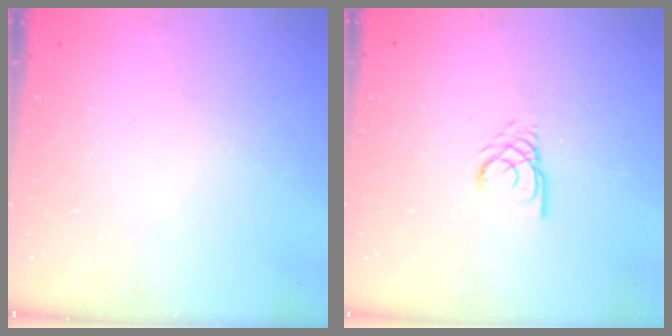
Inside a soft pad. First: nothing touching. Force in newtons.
{"total": 2.7, "press": 2.7, "slide": 0.2}